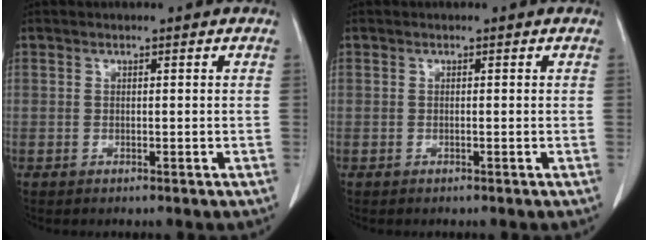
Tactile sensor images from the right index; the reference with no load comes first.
{"total": 0.0}